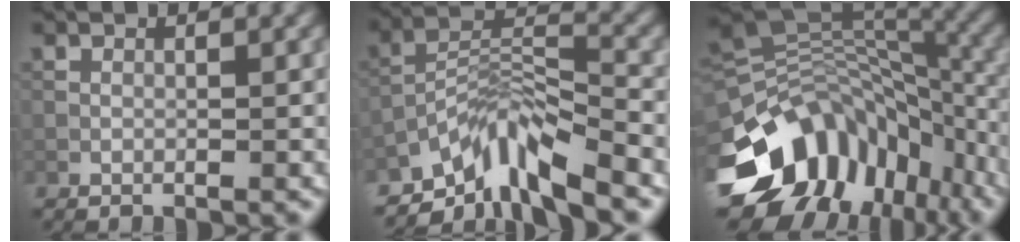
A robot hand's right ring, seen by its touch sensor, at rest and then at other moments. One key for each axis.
{"total": 7.3, "fx": -5.4, "fy": 1.9, "fz": 4.5, "tx": -0.077, "ty": 0.001, "tz": -0.104}
{"total": 13.2, "fx": -6.7, "fy": 9.0, "fz": 7.0, "tx": -0.142, "ty": 0.013, "tz": -0.120}